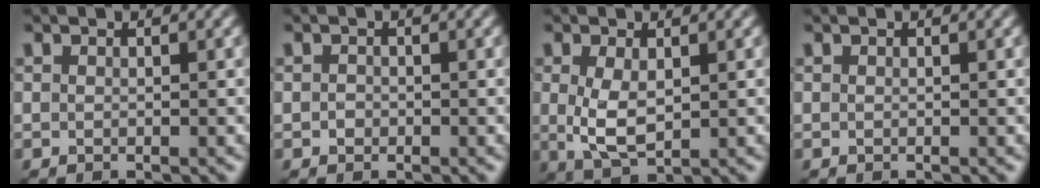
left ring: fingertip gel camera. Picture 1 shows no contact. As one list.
[{"total": 0.7, "force": [-0.2, 0.6, 0.2], "torque": [-0.002, -0.004, -0.005]}, {"total": 3.6, "force": [0.3, 1.8, 3.1], "torque": [-0.069, -0.001, 0.010]}, {"total": 0.0}]